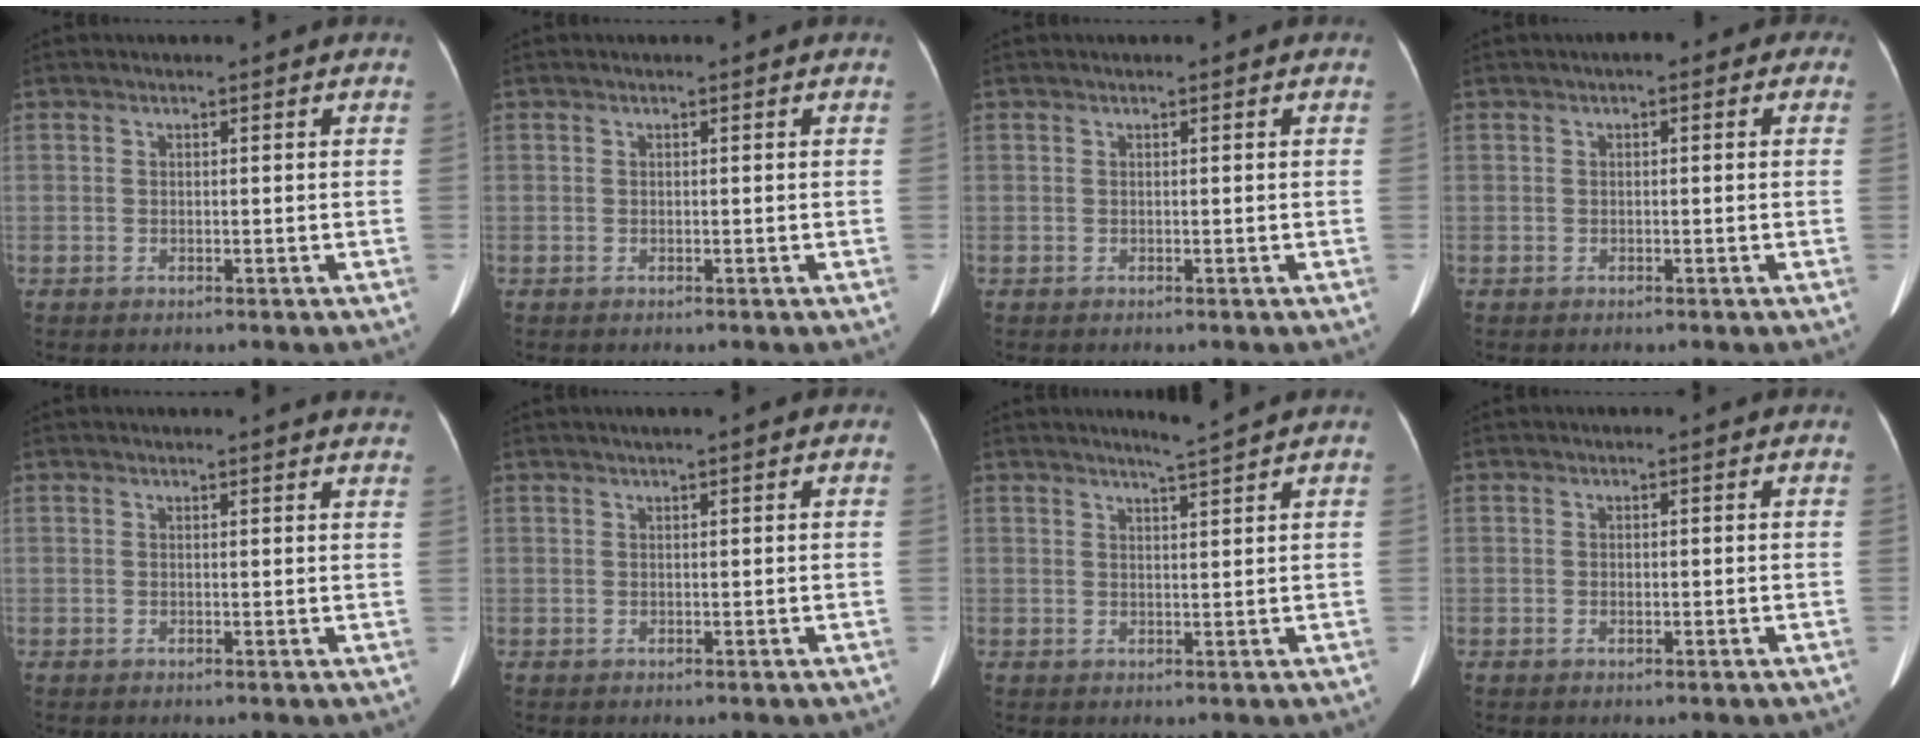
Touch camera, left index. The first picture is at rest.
{"total": 0.0}
{"total": 0.0}
{"total": 2.1, "force": [0.4, 1.3, 1.6], "torque": [-0.015, 0.013, -0.008]}
{"total": 6.7, "force": [6.6, 0.4, 1.5], "torque": [-0.007, -0.011, 0.042]}
{"total": 2.1, "force": [1.2, 0.2, 1.6], "torque": [-0.029, 0.016, 0.017]}
{"total": 2.4, "force": [2.1, -0.9, 0.6], "torque": [-0.014, -0.008, 0.041]}
{"total": 0.6, "force": [-0.2, 0.3, 0.5], "torque": [-0.013, -0.001, -0.001]}